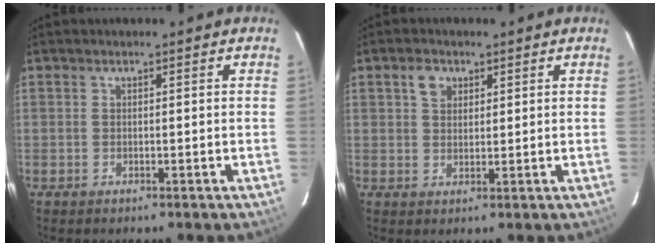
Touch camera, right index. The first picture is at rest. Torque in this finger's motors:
{"motor_torque": [0.02, 0.00, 0.02, 0.03]}